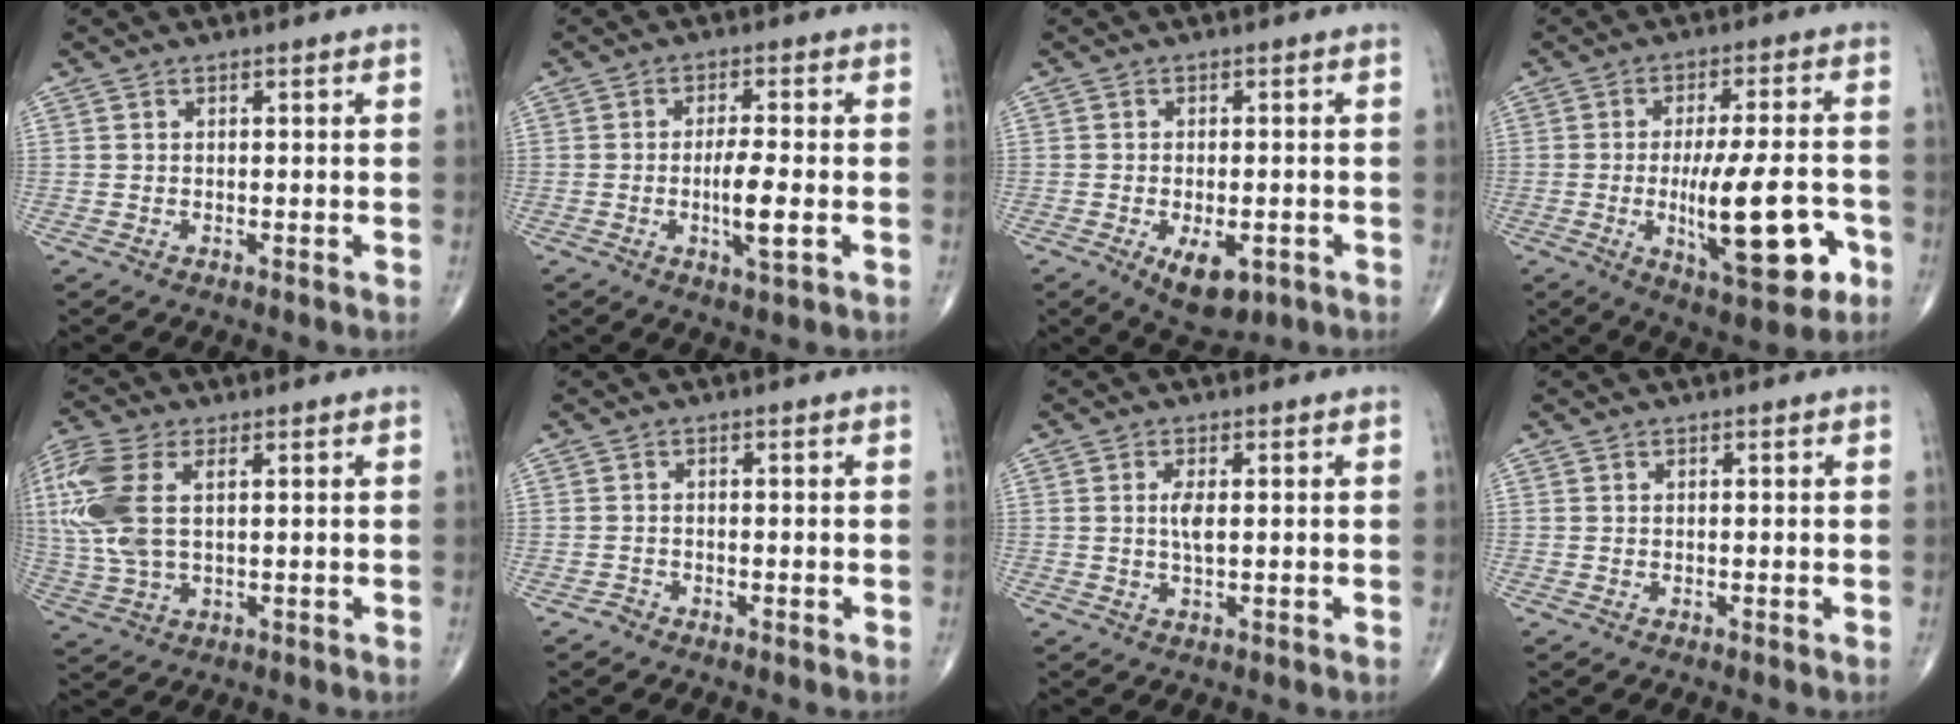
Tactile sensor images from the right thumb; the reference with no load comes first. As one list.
[{"total": 6.3, "force": [-1.2, 1.3, 6.0], "torque": [-0.110, -0.003, -0.021]}, {"total": 7.3, "force": [-2.7, 3.7, 5.7], "torque": [-0.080, 0.001, -0.028]}, {"total": 17.1, "force": [-4.4, 5.3, 15.6], "torque": [-0.235, 0.006, -0.057]}, {"total": 13.8, "force": [3.1, 7.4, 11.3], "torque": [-0.296, 0.008, 0.066]}, {"total": 0.9, "force": [-0.8, 0.4, -0.2], "torque": [0.007, 0.001, -0.022]}, {"total": 3.0, "force": [0.4, 1.0, 2.8], "torque": [-0.057, -0.004, 0.008]}, {"total": 0.0}]